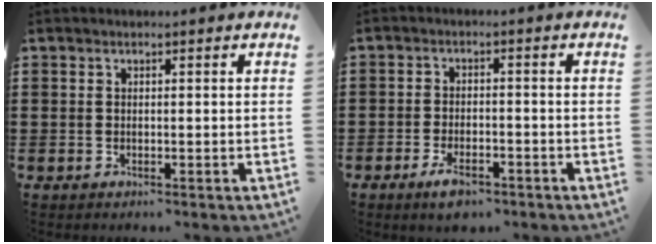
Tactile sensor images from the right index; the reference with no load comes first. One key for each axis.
{"total": 3.6, "fx": -2.6, "fy": 1.3, "fz": 2.1, "tx": -0.048, "ty": 0.004, "tz": -0.052}